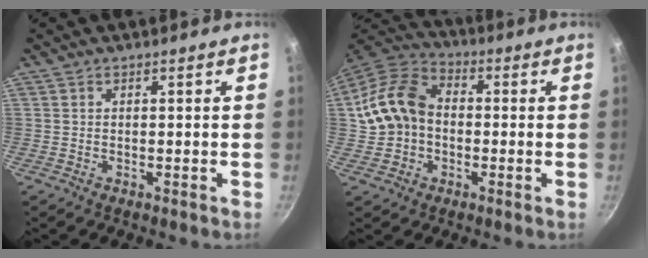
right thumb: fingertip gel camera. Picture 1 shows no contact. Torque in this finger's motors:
{"motor_torque": [-0.33, 0.98, -0.03, -0.02, 0.36]}